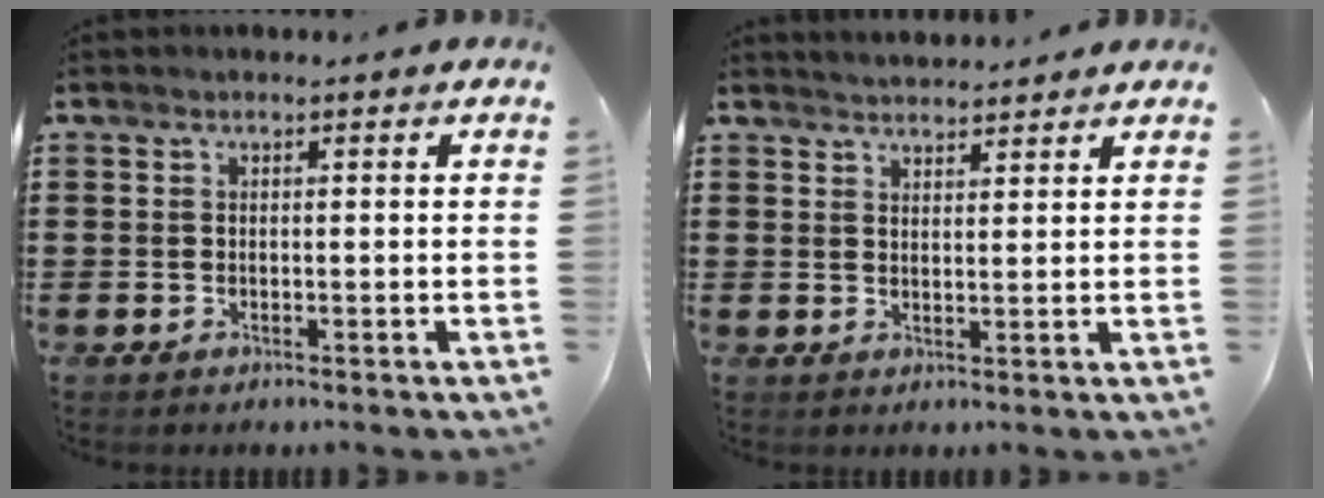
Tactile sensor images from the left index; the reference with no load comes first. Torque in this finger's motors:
{"motor_torque": [-1.06, 1.08, -0.04, -0.02]}